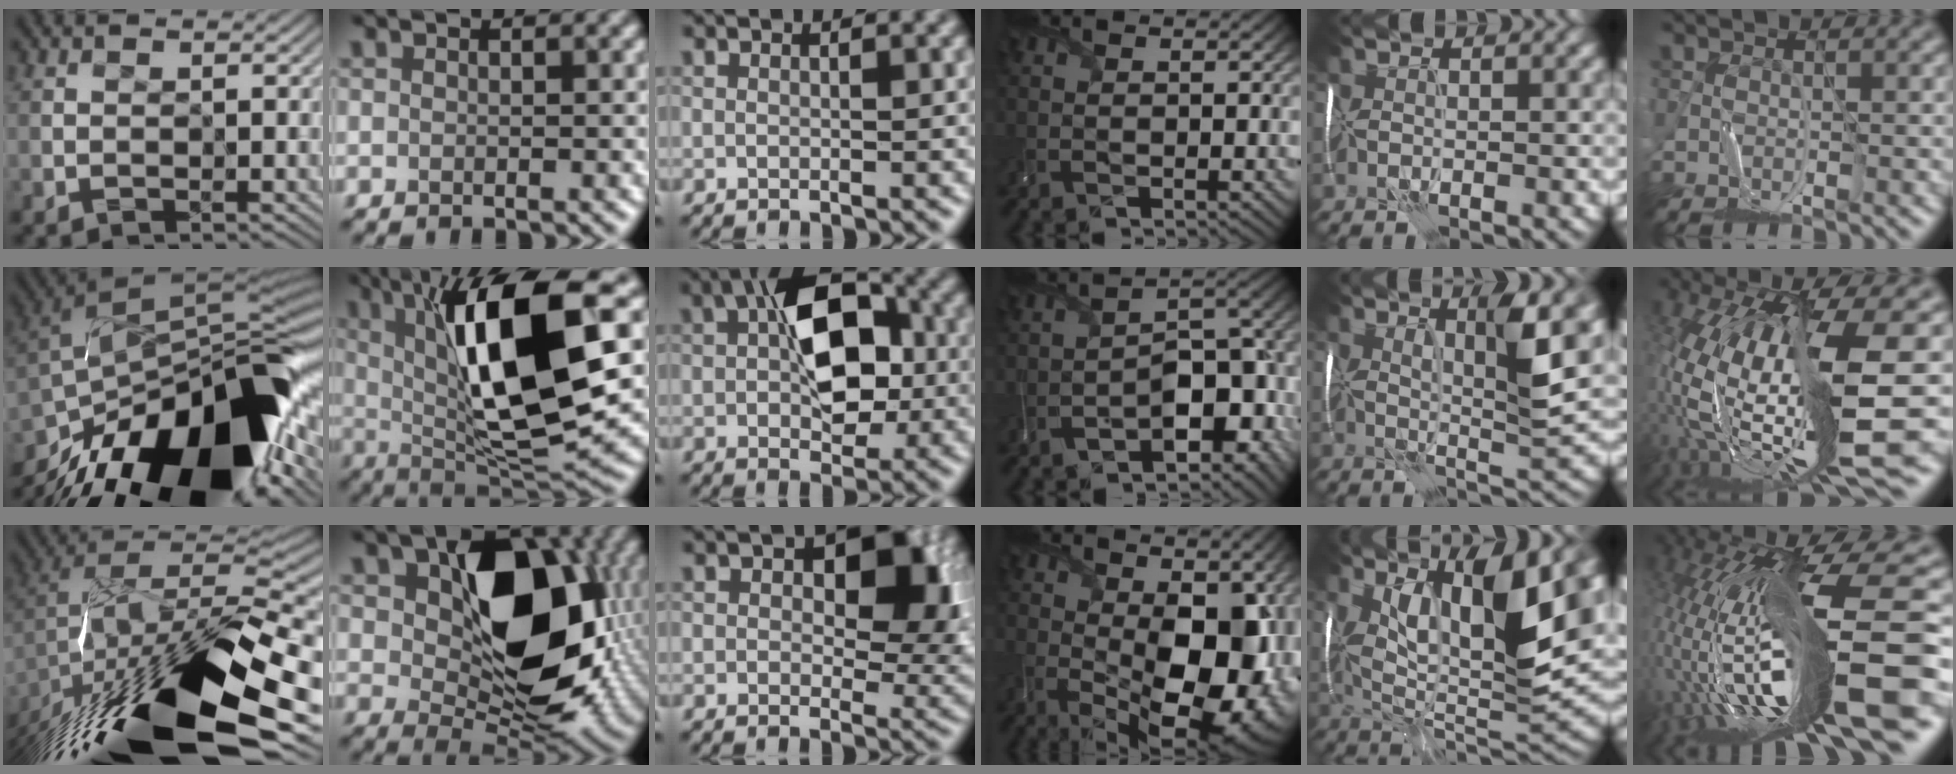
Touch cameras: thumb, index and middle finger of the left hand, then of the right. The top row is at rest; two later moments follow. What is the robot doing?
{"motion": "wrap", "object": "thread"}